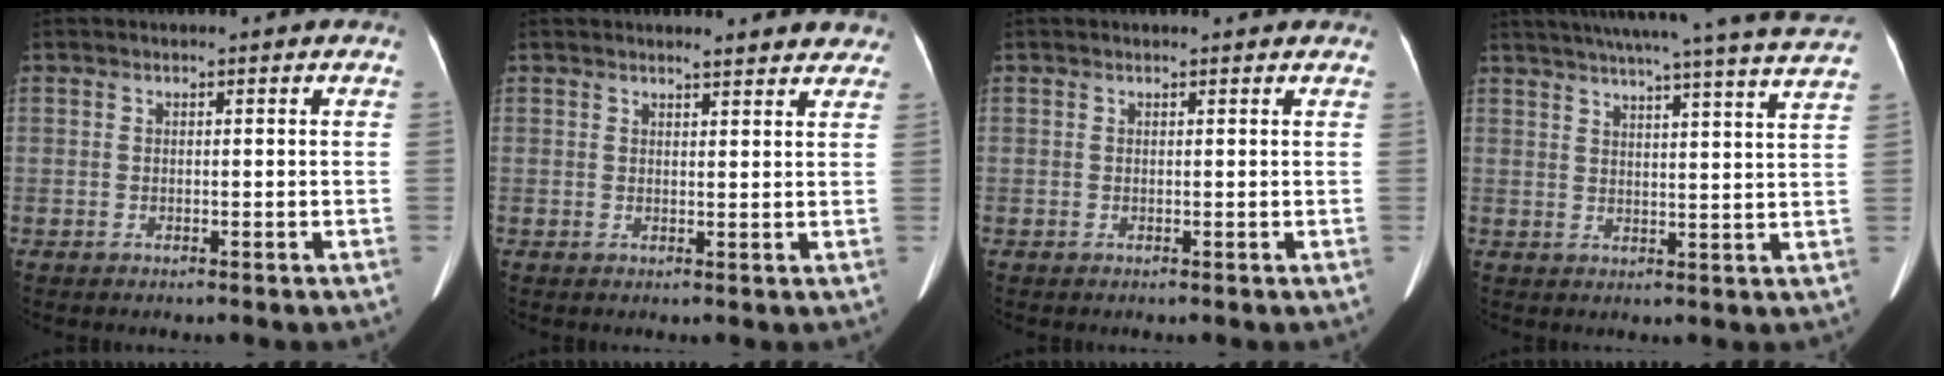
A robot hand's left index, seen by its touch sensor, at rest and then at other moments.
{"total": 4.9, "force": [4.6, 1.1, 1.2], "torque": [-0.006, -0.001, 0.040]}
{"total": 1.4, "force": [1.3, 0.6, 0.1], "torque": [-0.011, 0.013, 0.010]}
{"total": 24.2, "force": [21.9, -1.4, 10.2], "torque": [-0.164, -0.030, 0.271]}